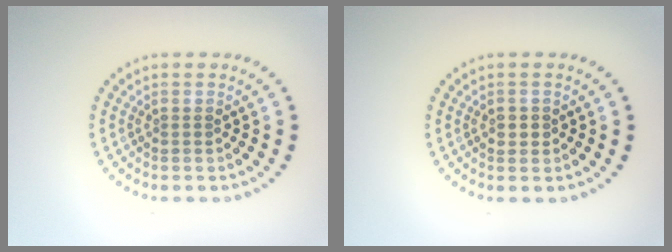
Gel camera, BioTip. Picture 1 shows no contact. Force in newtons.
{"total": 1.0, "press": 0.9, "slide": 0.1}